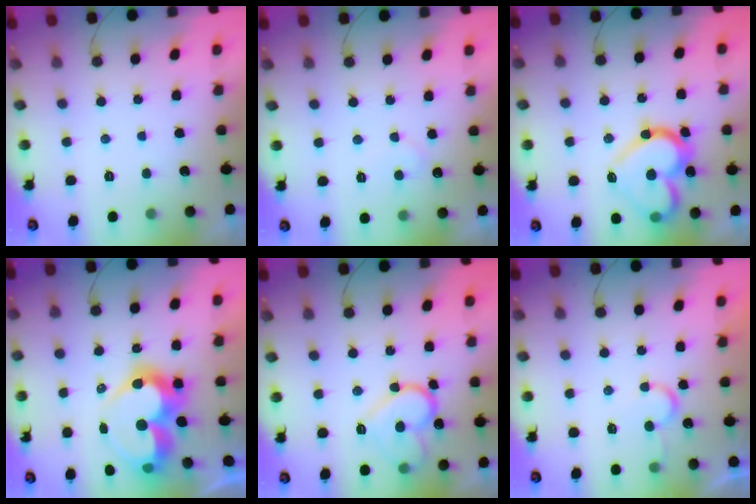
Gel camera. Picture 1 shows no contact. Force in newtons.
{"total": 5.0, "press": 5.0, "slide": 0.4}
{"total": 18.5, "press": 18.3, "slide": 2.3}
{"total": 16.2, "press": 16.2, "slide": 1.3}
{"total": 14.0, "press": 13.9, "slide": 1.5}
{"total": 6.8, "press": 6.8, "slide": 0.6}